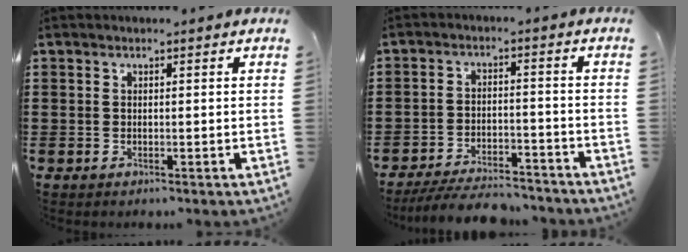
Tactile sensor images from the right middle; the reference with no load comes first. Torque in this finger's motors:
{"motor_torque": [0.26, 0.09, 0.14, 0.13]}